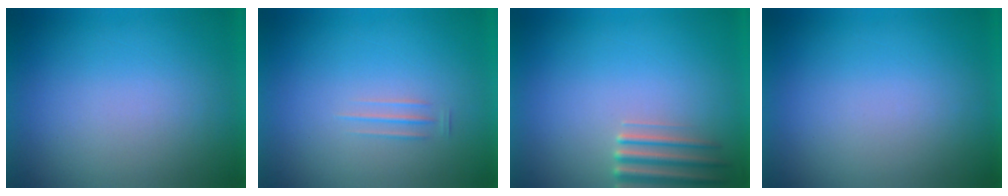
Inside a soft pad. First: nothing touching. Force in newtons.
{"total": 1.5}
{"total": 2.8}
{"total": 0.0}